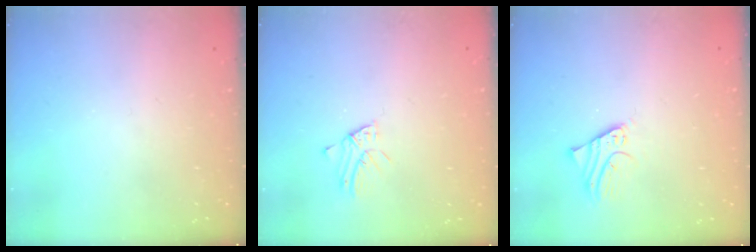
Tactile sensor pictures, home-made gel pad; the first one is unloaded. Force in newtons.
{"total": 2.1, "press": 2.1, "slide": 0.2}
{"total": 2.1, "press": 2.1, "slide": 0.1}